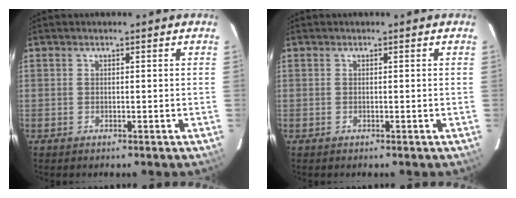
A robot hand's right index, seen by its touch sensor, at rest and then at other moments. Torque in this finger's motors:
{"motor_torque": [0.00, 0.00, 0.00, 0.00]}